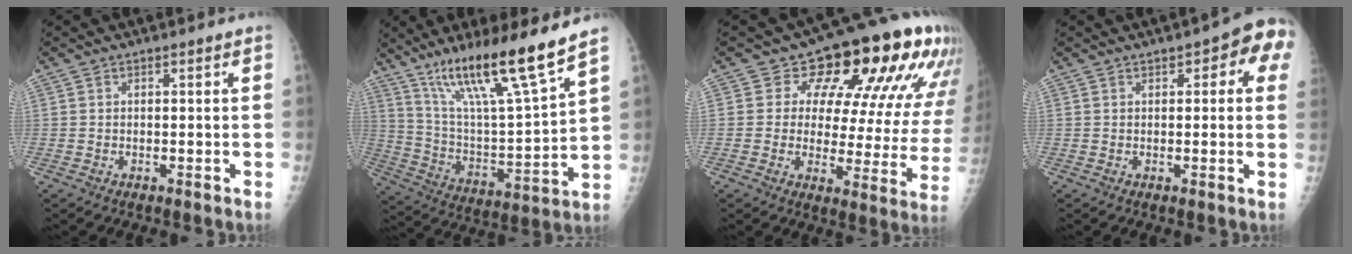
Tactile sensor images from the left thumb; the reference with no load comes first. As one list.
[{"total": 19.5, "force": [13.7, 1.1, 13.8], "torque": [-0.220, -0.067, 0.248]}, {"total": 19.9, "force": [10.9, 10.0, 13.4], "torque": [-0.125, -0.039, 0.126]}, {"total": 7.6, "force": [2.8, 3.0, 6.4], "torque": [-0.046, 0.005, 0.020]}]